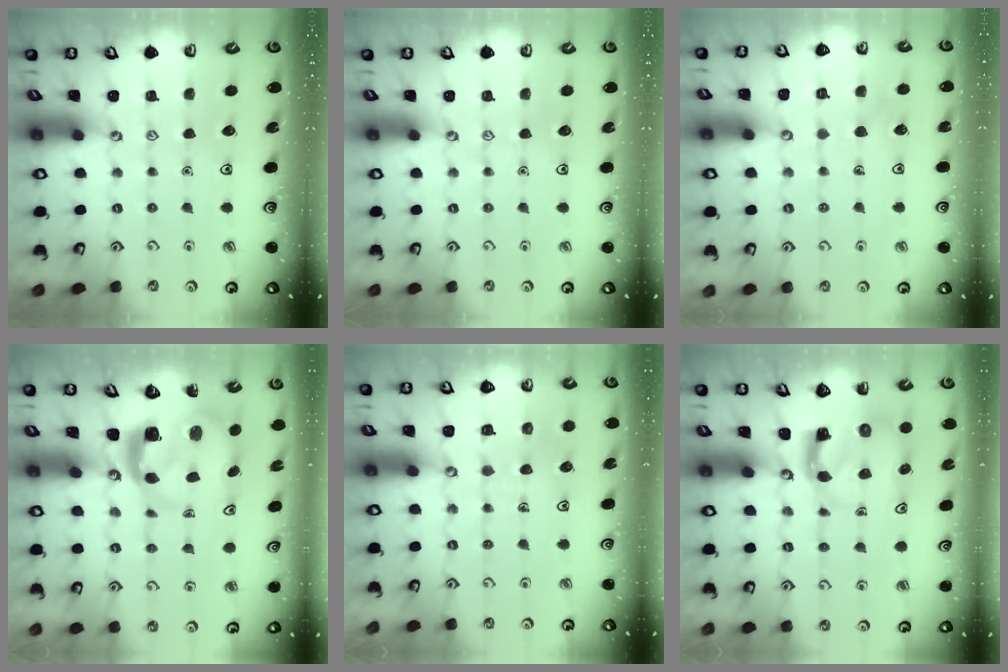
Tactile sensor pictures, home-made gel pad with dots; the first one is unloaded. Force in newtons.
{"total": 0.0}
{"total": 3.9, "press": 3.9, "slide": 0.2}
{"total": 5.5, "press": 5.4, "slide": 0.8}
{"total": 5.6, "press": 5.6, "slide": 0.4}
{"total": 3.9, "press": 3.9, "slide": 0.7}